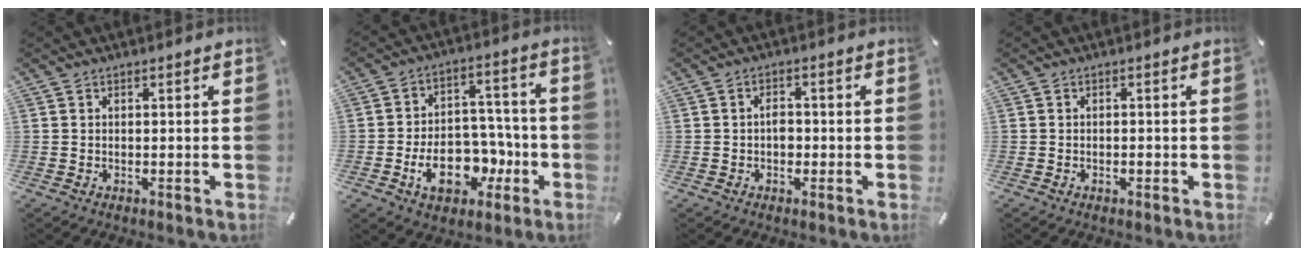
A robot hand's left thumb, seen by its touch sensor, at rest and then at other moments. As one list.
[{"total": 14.7, "force": [-5.1, 10.1, 9.4], "torque": [-0.153, 0.023, -0.080]}, {"total": 2.6, "force": [-0.5, 1.8, 1.9], "torque": [-0.036, 0.006, -0.011]}, {"total": 1.0, "force": [-0.5, 0.5, 0.7], "torque": [-0.014, -0.001, -0.010]}]